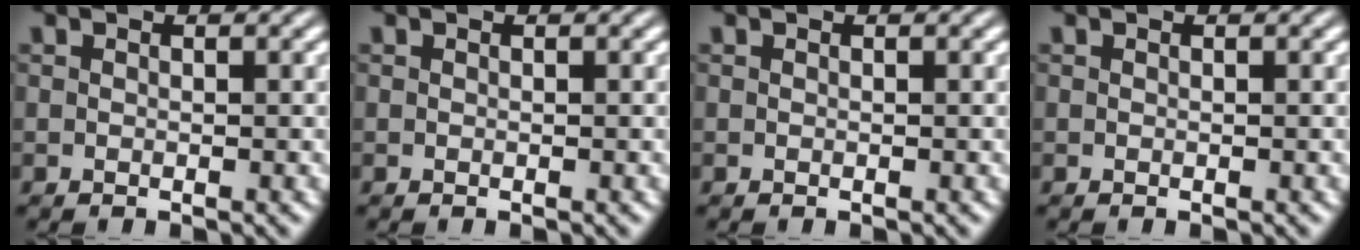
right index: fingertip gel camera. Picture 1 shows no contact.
{"total": 0.0}
{"total": 0.0}
{"total": 0.0}